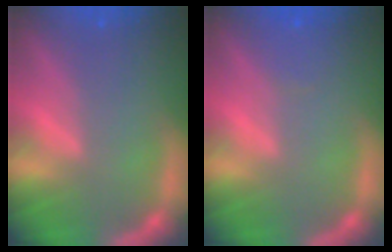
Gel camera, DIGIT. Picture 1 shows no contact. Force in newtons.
{"total": 1.4}